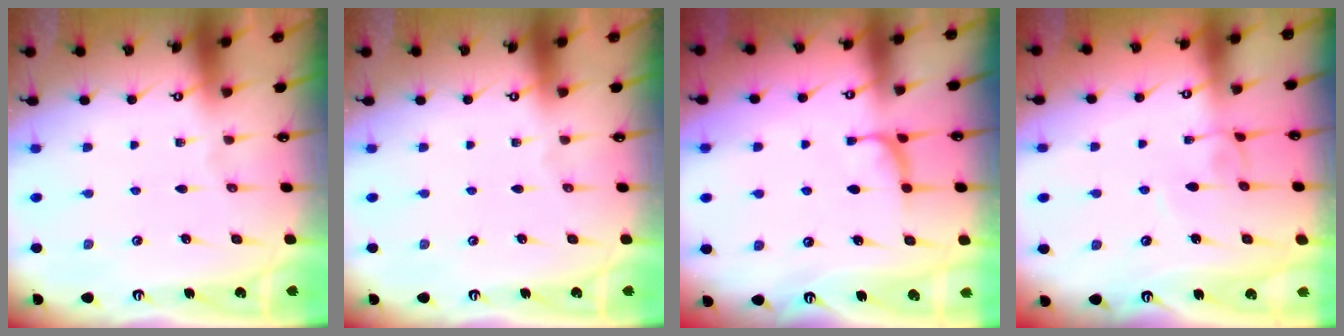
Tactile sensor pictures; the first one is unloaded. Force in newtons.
{"total": 0.0}
{"total": 2.3, "press": 2.2, "slide": 0.8}
{"total": 2.1, "press": 2.1, "slide": 0.1}